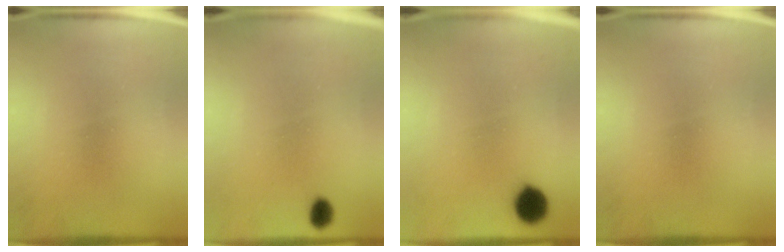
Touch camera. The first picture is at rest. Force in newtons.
{"total": 1.7}
{"total": 6.7}
{"total": 0.0}